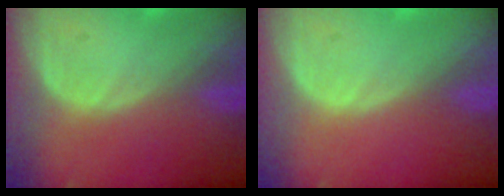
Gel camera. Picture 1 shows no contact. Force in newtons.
{"total": 0.0}